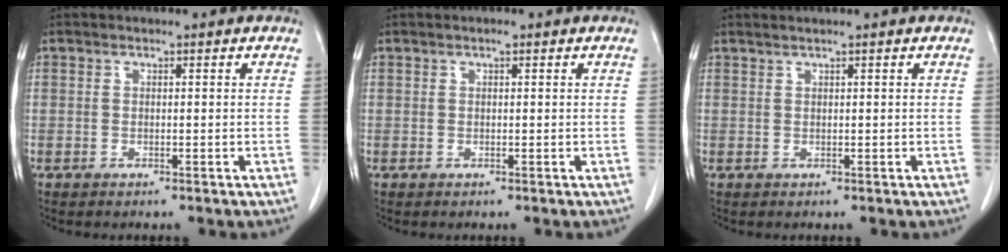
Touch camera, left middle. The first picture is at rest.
{"total": 0.0}
{"total": 1.0, "force": [0.8, -0.2, 0.5], "torque": [-0.014, 0.005, 0.021]}